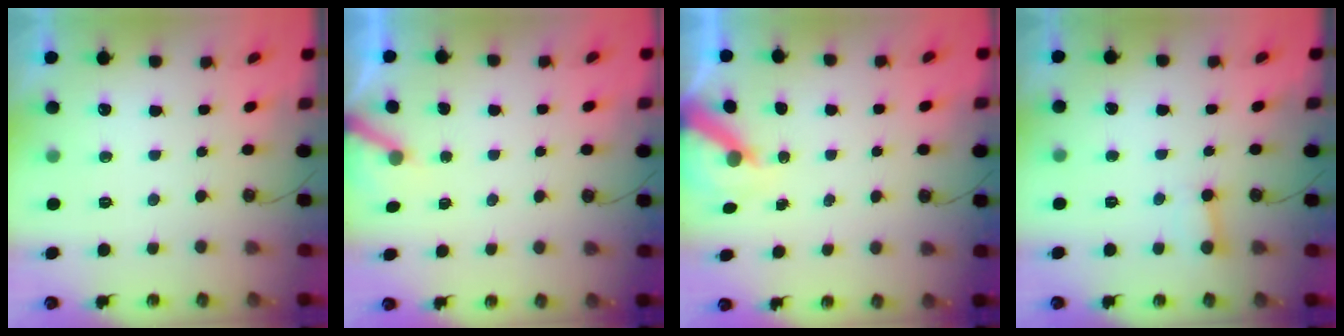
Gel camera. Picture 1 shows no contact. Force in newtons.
{"total": 3.4, "press": 3.4, "slide": 0.3}
{"total": 6.0, "press": 6.0, "slide": 0.7}
{"total": 2.3, "press": 2.3, "slide": 0.2}